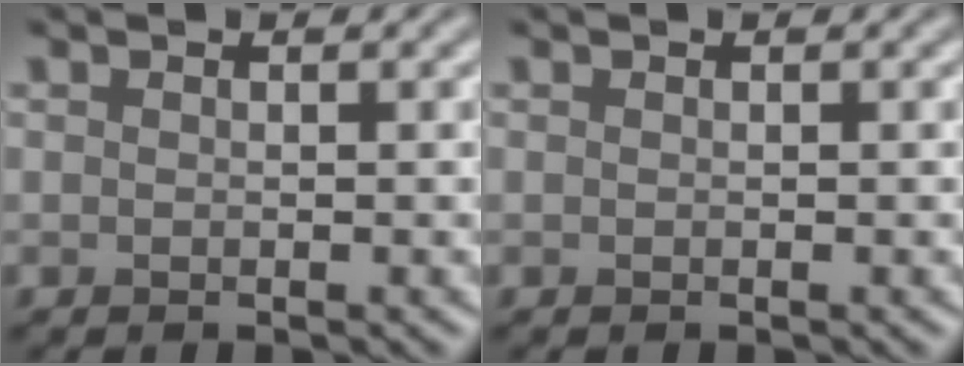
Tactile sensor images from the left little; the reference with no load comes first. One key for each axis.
{"total": 0.0}